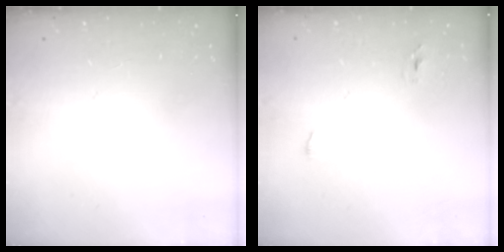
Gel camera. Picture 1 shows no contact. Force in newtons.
{"total": 2.7, "press": 2.6, "slide": 0.8}